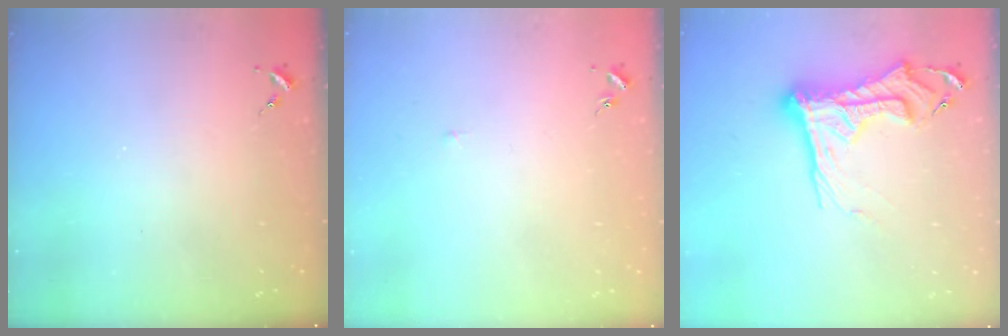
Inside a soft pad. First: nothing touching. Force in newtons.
{"total": 1.8, "press": 1.8, "slide": 0.3}
{"total": 17.1, "press": 17.0, "slide": 1.6}